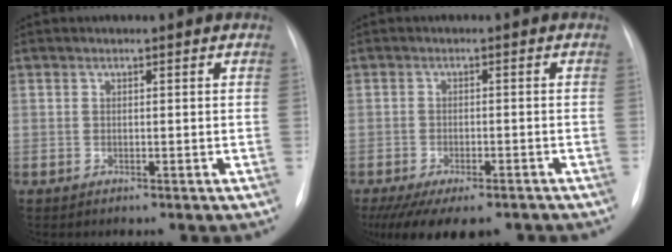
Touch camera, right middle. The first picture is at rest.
{"total": 12.9, "force": [-9.7, 4.8, 7.1], "torque": [-0.138, -0.018, -0.134]}